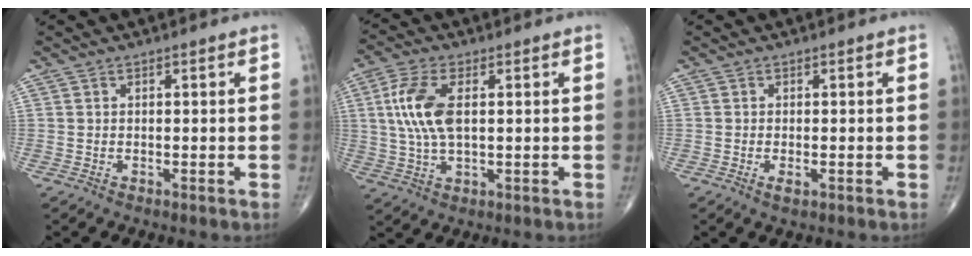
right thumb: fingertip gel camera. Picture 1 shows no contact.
{"total": 10.0, "force": [1.7, 4.7, 8.6], "torque": [-0.193, 0.003, 0.034]}
{"total": 1.6, "force": [-0.6, 0.6, 1.4], "torque": [-0.027, -0.003, -0.011]}